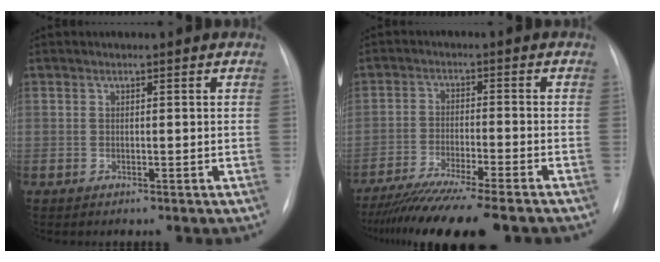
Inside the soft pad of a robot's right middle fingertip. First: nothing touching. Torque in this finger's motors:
{"motor_torque": [1.11, -1.03, 0.30, 0.17]}